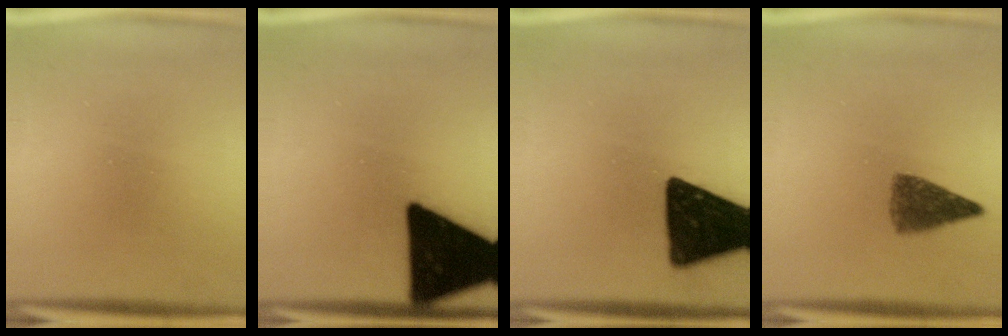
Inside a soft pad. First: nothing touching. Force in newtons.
{"total": 18.7}
{"total": 18.5}
{"total": 4.9}